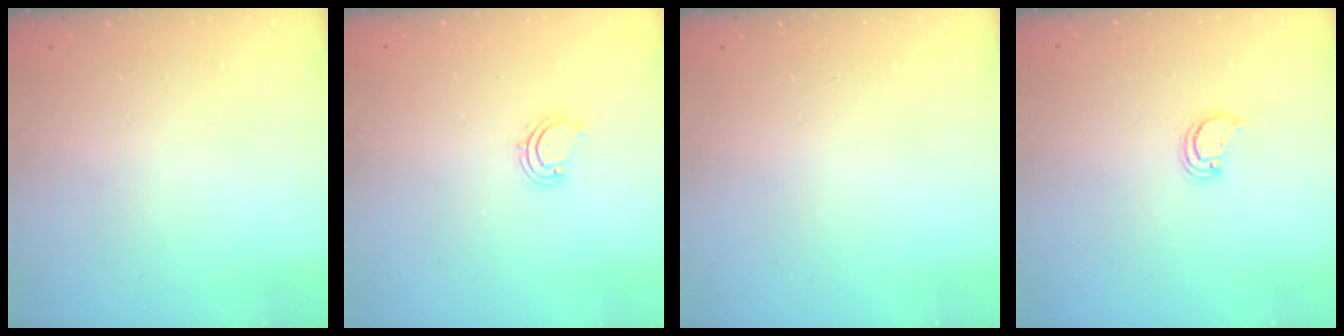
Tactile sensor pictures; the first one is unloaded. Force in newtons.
{"total": 2.7, "press": 2.6, "slide": 0.5}
{"total": 0.0}
{"total": 2.6, "press": 2.6, "slide": 0.2}